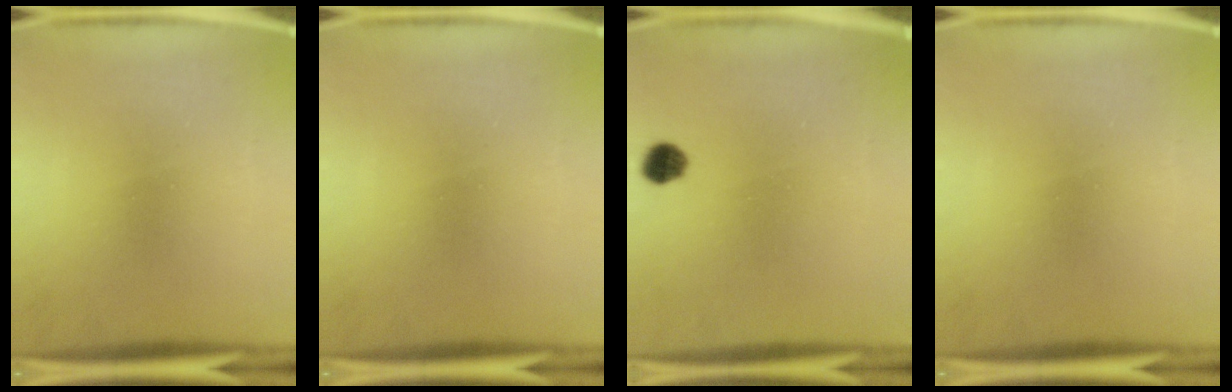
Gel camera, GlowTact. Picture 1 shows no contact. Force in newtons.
{"total": 0.0}
{"total": 3.1}
{"total": 0.0}